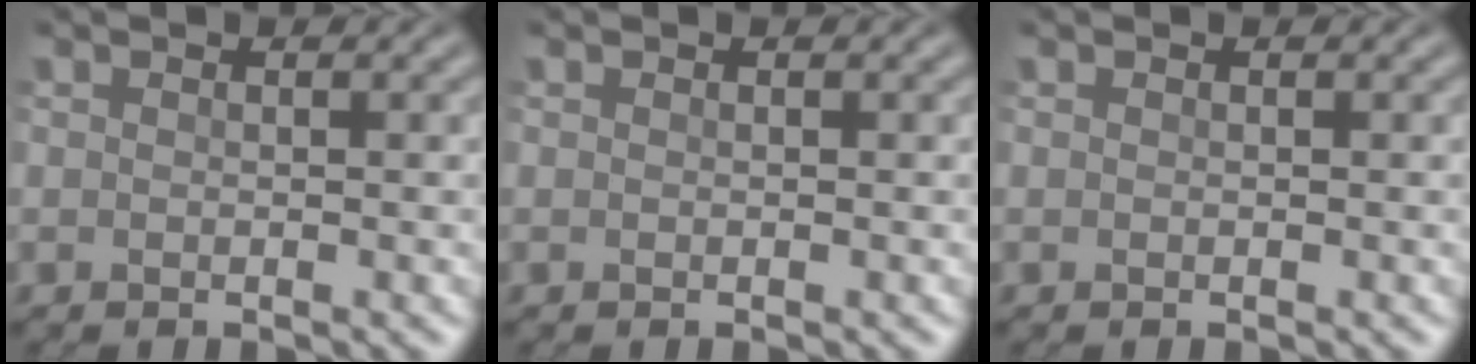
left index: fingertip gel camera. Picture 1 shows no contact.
{"total": 0.0}
{"total": 0.0}